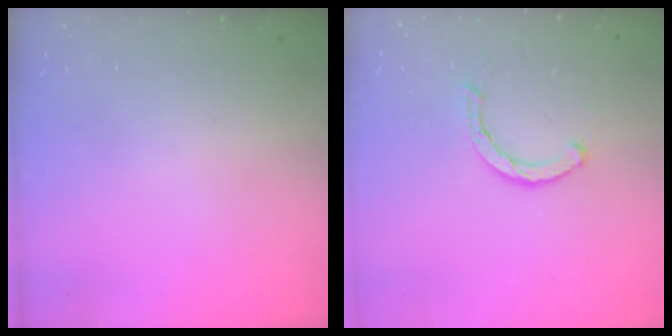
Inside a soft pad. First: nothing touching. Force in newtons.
{"total": 2.1, "press": 2.1, "slide": 0.1}